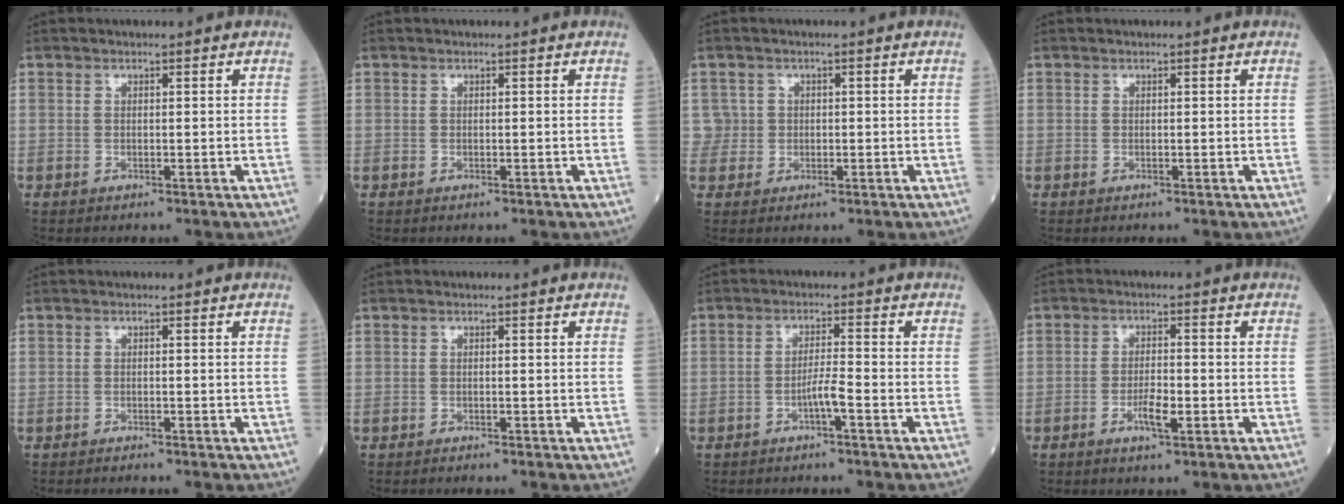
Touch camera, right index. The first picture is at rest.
{"total": 0.0}
{"total": 2.5, "force": [0.5, 2.4, -0.5], "torque": [0.029, 0.005, 0.004]}
{"total": 0.0}
{"total": 1.4, "force": [-1.3, 0.0, 0.5], "torque": [-0.006, 0.001, -0.017]}
{"total": 1.1, "force": [-1.1, 0.0, 0.4], "torque": [-0.005, 0.001, -0.014]}
{"total": 2.7, "force": [-1.5, -0.3, 2.2], "torque": [-0.038, 0.001, -0.030]}
{"total": 3.5, "force": [-1.4, 0.6, 3.1], "torque": [-0.055, 0.002, -0.024]}